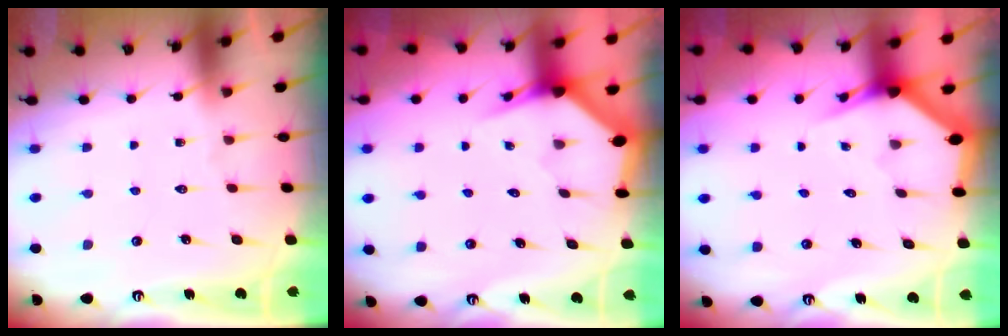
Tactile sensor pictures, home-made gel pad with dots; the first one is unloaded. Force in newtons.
{"total": 3.4, "press": 3.3, "slide": 0.5}
{"total": 3.1, "press": 3.1, "slide": 0.1}